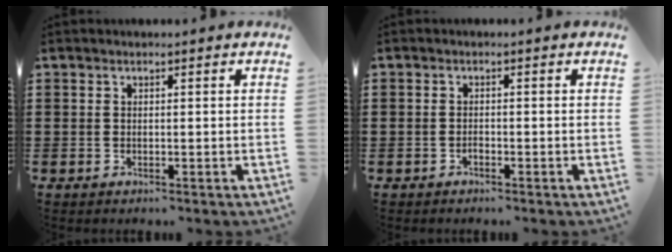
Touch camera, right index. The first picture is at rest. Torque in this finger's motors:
{"motor_torque": [1.02, 0.95, 0.03, 0.00]}